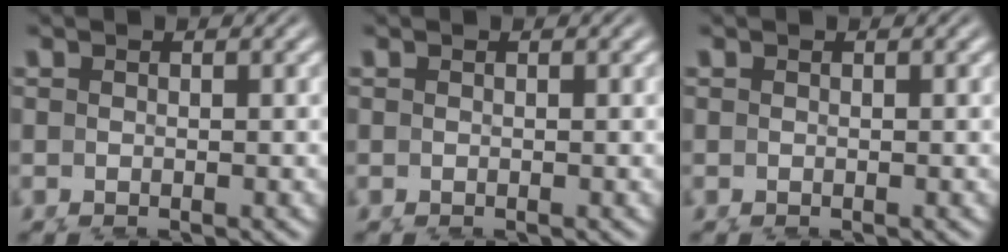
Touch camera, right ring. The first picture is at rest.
{"total": 0.0}
{"total": 0.0}